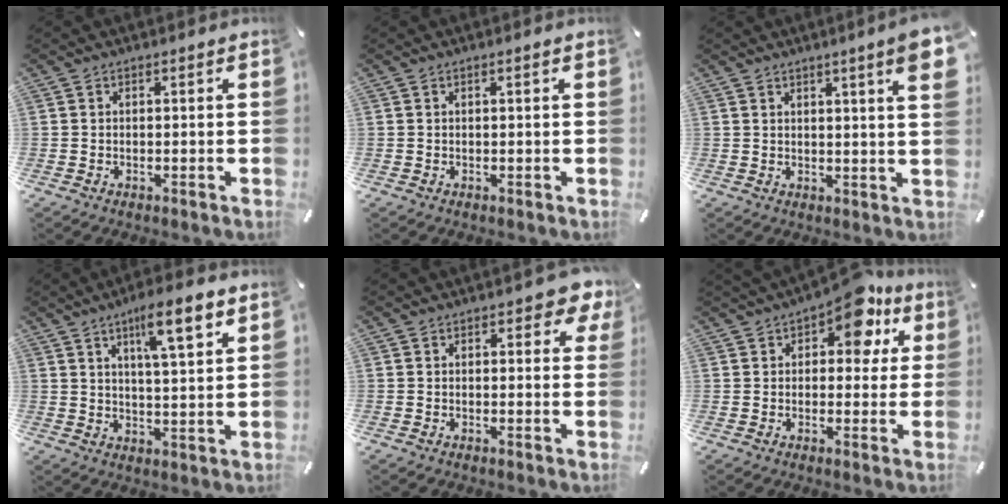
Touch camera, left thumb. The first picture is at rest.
{"total": 0.8, "force": [0.3, 0.0, 0.7], "torque": [-0.013, 0.000, 0.004]}
{"total": 6.9, "force": [3.6, 0.3, 5.9], "torque": [-0.092, -0.015, 0.057]}
{"total": 10.3, "force": [6.2, 2.2, 7.9], "torque": [-0.117, -0.033, 0.100]}
{"total": 4.6, "force": [2.2, 2.3, 3.3], "torque": [-0.038, -0.005, 0.032]}
{"total": 11.7, "force": [7.1, 5.8, 7.3], "torque": [-0.089, -0.039, 0.118]}